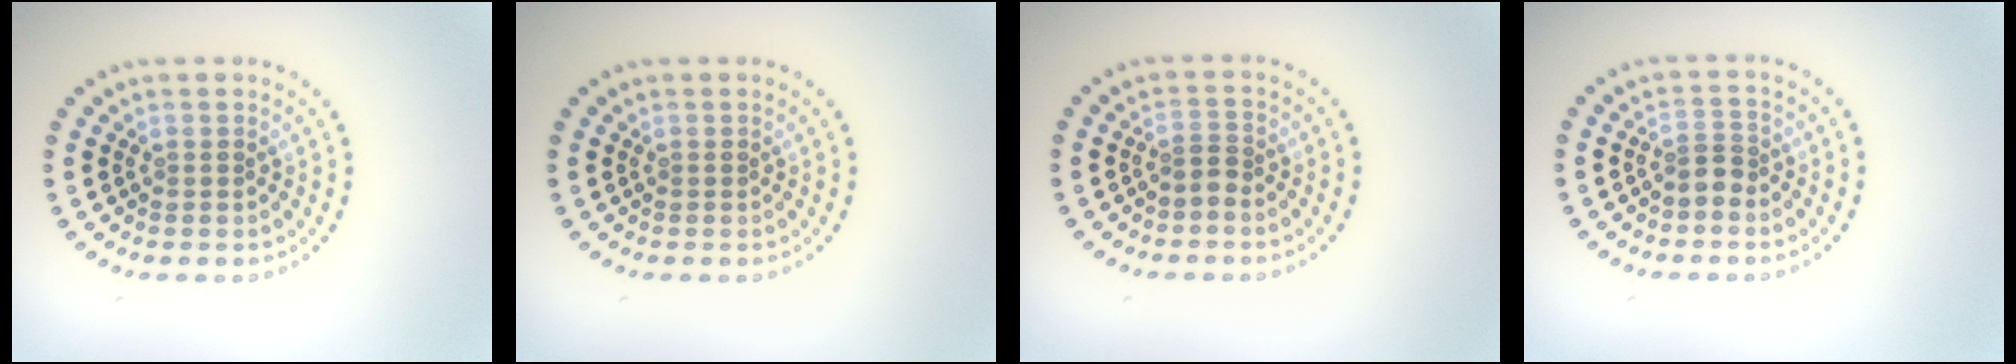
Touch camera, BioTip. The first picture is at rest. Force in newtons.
{"total": 0.0}
{"total": 1.4, "press": 0.9, "slide": 1.1}
{"total": 1.8, "press": 1.5, "slide": 1.1}